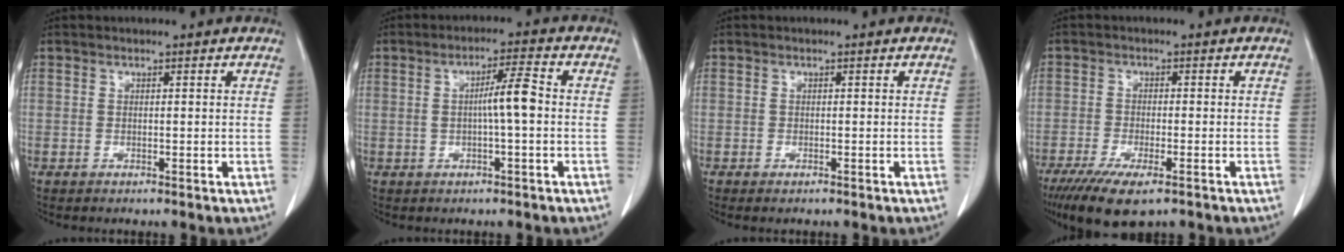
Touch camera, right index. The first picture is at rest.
{"total": 5.1, "force": [-0.2, 0.2, 5.1], "torque": [-0.087, 0.009, -0.003]}
{"total": 0.6, "force": [-0.5, 0.1, 0.3], "torque": [-0.008, -0.002, -0.004]}
{"total": 9.2, "force": [-6.1, 2.2, 6.4], "torque": [-0.104, -0.021, -0.096]}